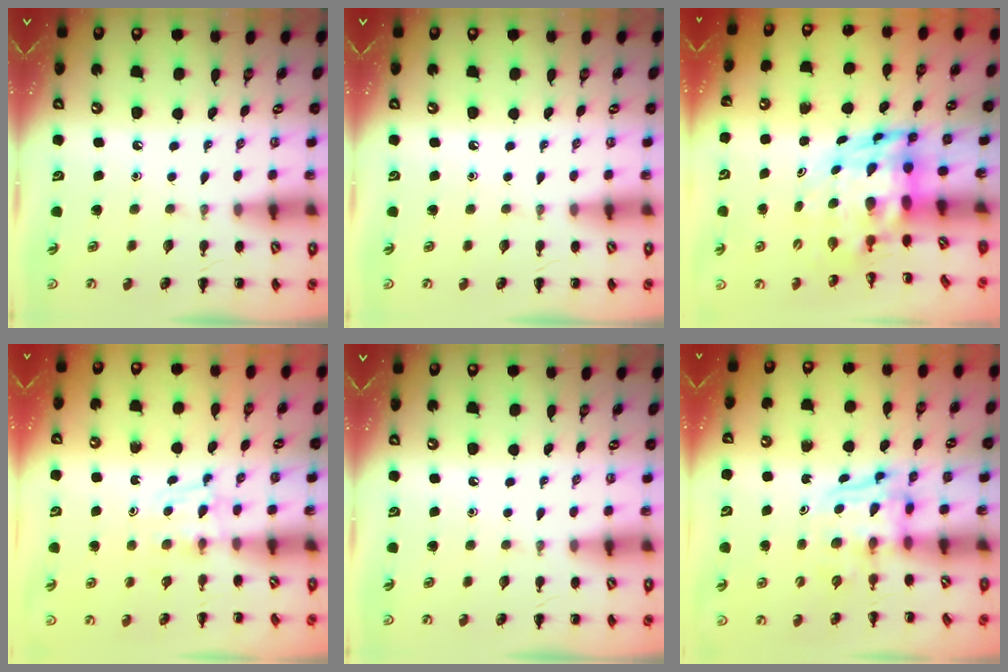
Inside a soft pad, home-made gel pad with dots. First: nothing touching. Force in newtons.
{"total": 0.0}
{"total": 5.6, "press": 5.3, "slide": 1.8}
{"total": 2.8, "press": 2.5, "slide": 1.4}
{"total": 0.0}
{"total": 3.4, "press": 3.4, "slide": 0.3}